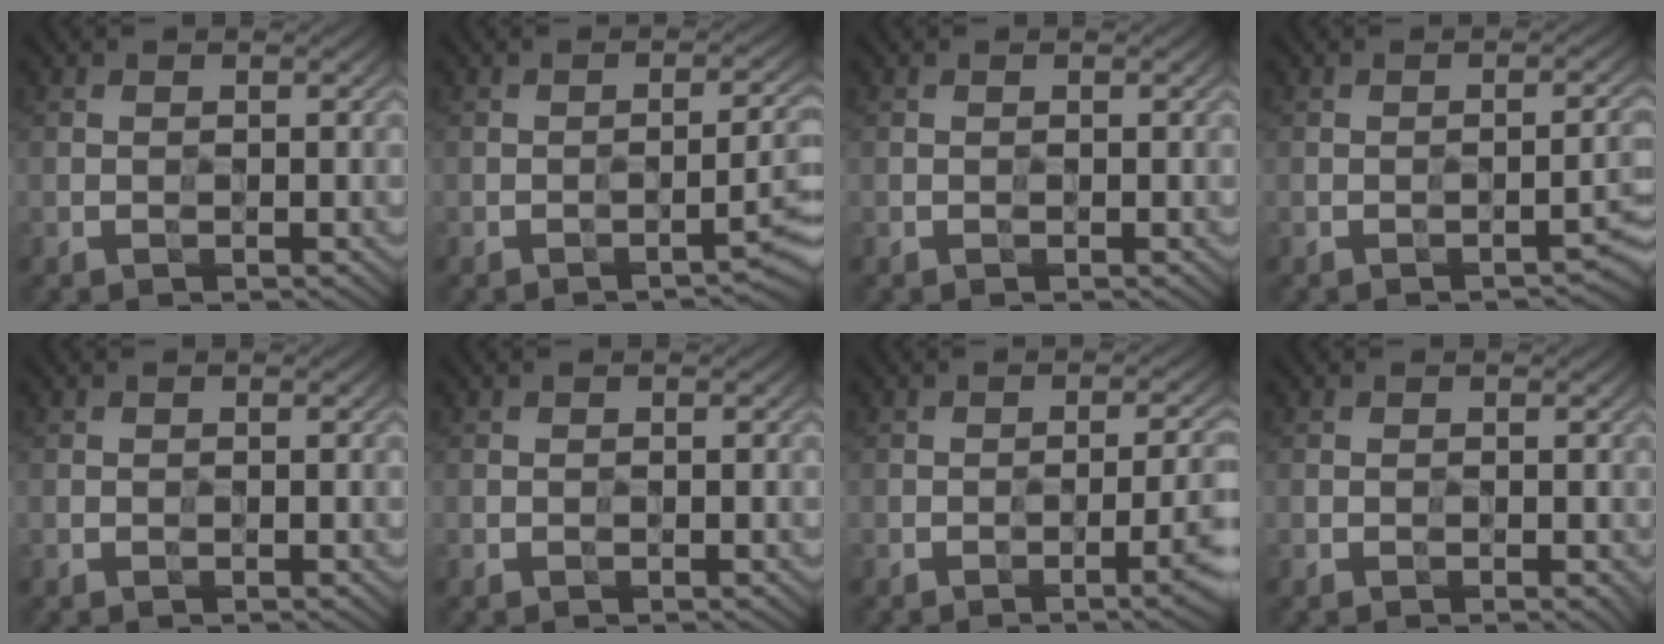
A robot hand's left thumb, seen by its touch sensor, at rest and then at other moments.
{"total": 3.3, "force": [-1.3, 1.3, 2.8], "torque": [-0.030, 0.003, -0.015]}
{"total": 0.0}
{"total": 2.5, "force": [-1.5, 0.8, 1.8], "torque": [-0.015, 0.005, -0.015]}
{"total": 0.0}
{"total": 0.0}
{"total": 4.9, "force": [-1.3, 1.6, 4.4], "torque": [-0.056, -0.005, -0.012]}
{"total": 0.9, "force": [-0.4, 0.4, 0.7], "torque": [-0.009, -0.002, 0.000]}